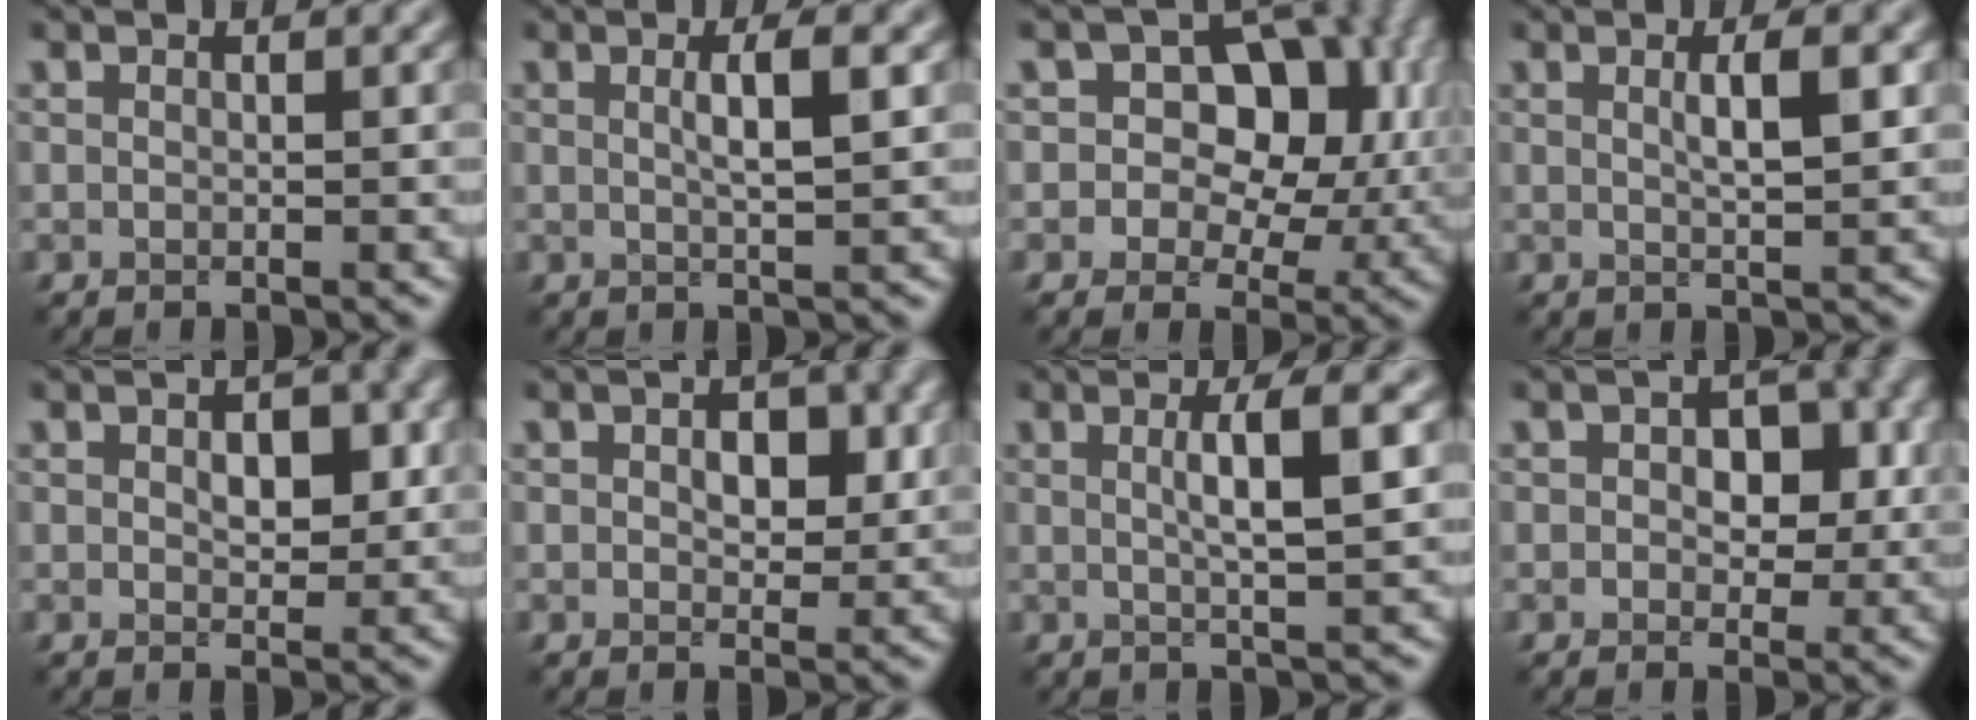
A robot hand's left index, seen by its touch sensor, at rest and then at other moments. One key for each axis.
{"total": 2.9, "fx": 0.6, "fy": 0.7, "fz": 2.7, "tx": -0.038, "ty": 0.003, "tz": 0.007}
{"total": 11.4, "fx": 2.6, "fy": 8.1, "fz": 7.6, "tx": -0.081, "ty": 0.022, "tz": 0.021}
{"total": 2.8, "fx": 0.7, "fy": 0.7, "fz": 2.6, "tx": -0.034, "ty": 0.004, "tz": 0.009}
{"total": 3.0, "fx": 0.7, "fy": 1.8, "fz": 2.3, "tx": -0.032, "ty": -0.002, "tz": 0.012}
{"total": 3.2, "fx": 0.8, "fy": 1.9, "fz": 2.4, "tx": -0.034, "ty": -0.001, "tz": 0.012}
{"total": 4.3, "fx": 0.8, "fy": 0.9, "fz": 4.1, "tx": -0.058, "ty": 0.004, "tz": 0.010}
{"total": 4.2, "fx": 0.7, "fy": 2.7, "fz": 3.2, "tx": -0.038, "ty": 0.000, "tz": 0.005}